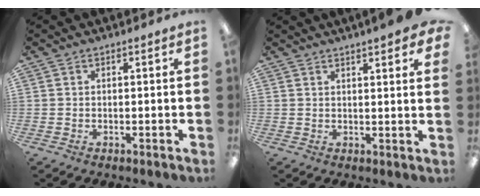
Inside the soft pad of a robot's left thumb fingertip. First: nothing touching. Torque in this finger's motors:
{"motor_torque": [2.36, 2.24, 1.75, -1.03, 0.08]}